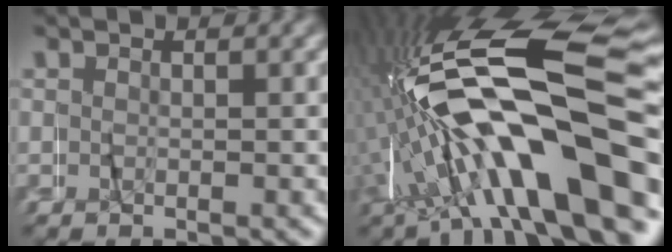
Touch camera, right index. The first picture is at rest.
{"total": 18.2, "force": [0.7, 7.8, 16.5], "torque": [-0.324, 0.005, 0.021]}